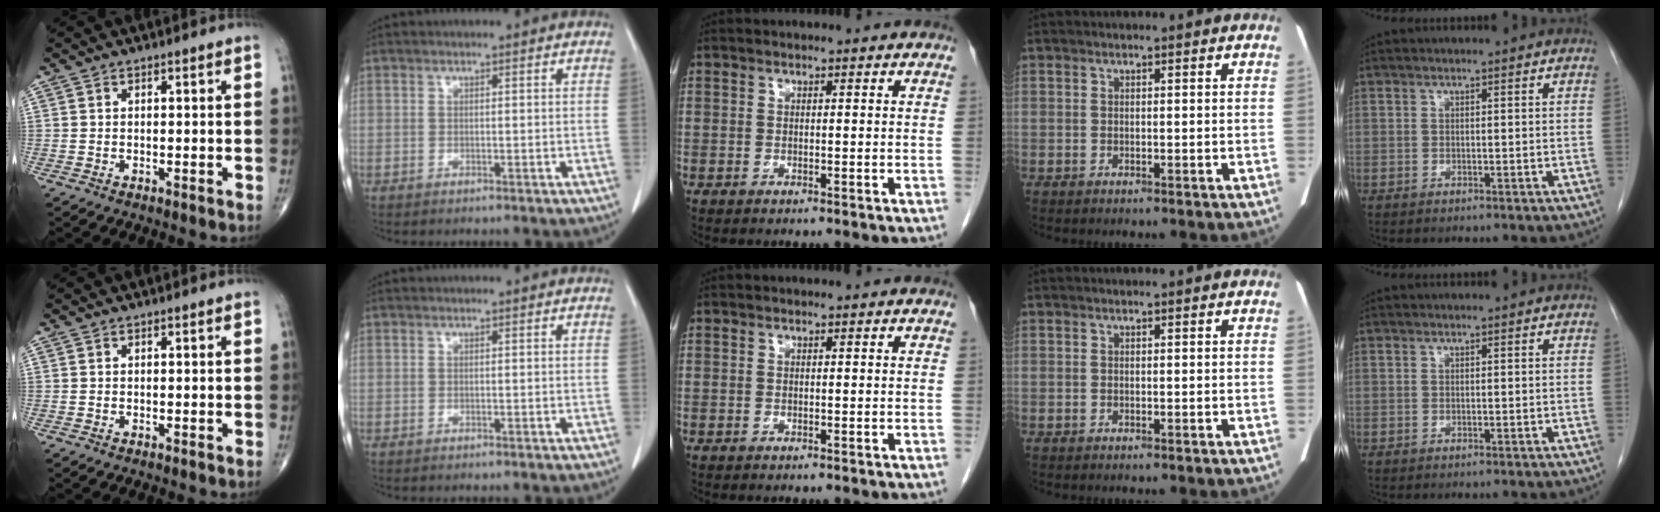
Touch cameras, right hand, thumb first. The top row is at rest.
{}